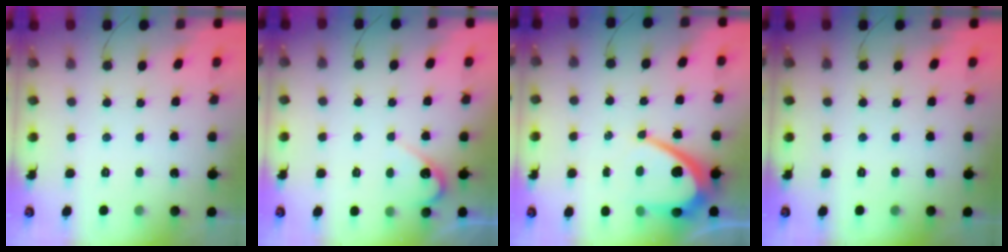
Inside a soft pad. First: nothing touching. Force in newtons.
{"total": 4.1, "press": 4.1, "slide": 0.3}
{"total": 11.3, "press": 11.3, "slide": 0.9}
{"total": 0.0}